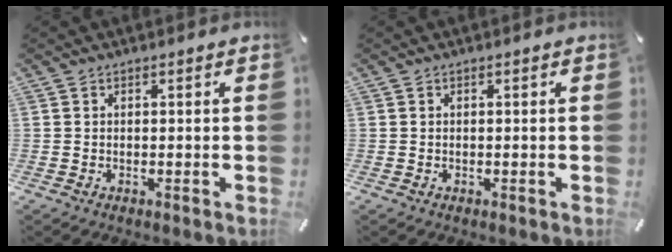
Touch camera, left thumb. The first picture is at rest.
{"total": 0.0}